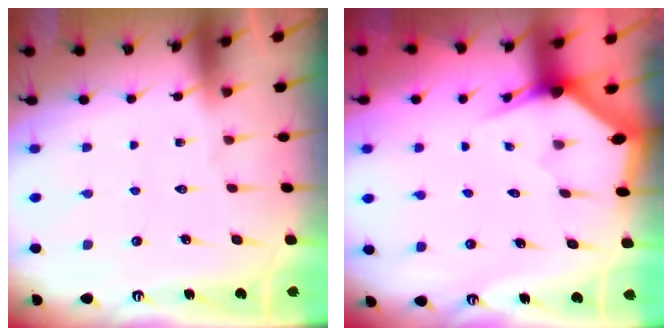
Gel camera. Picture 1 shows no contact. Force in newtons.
{"total": 3.0, "press": 3.0, "slide": 0.1}